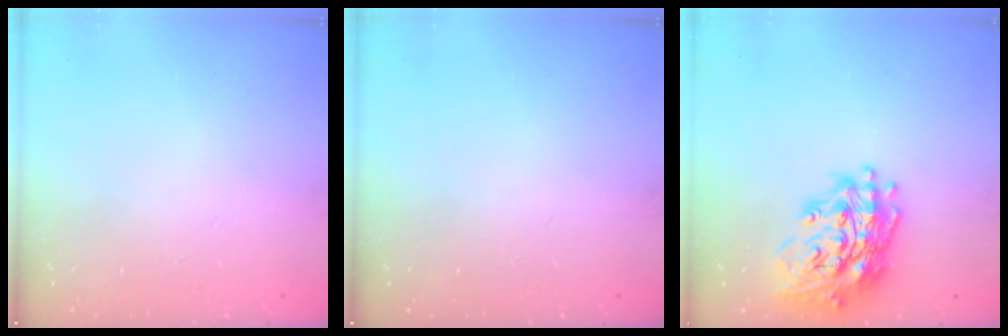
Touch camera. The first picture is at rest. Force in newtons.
{"total": 0.0}
{"total": 19.7, "press": 19.5, "slide": 2.7}